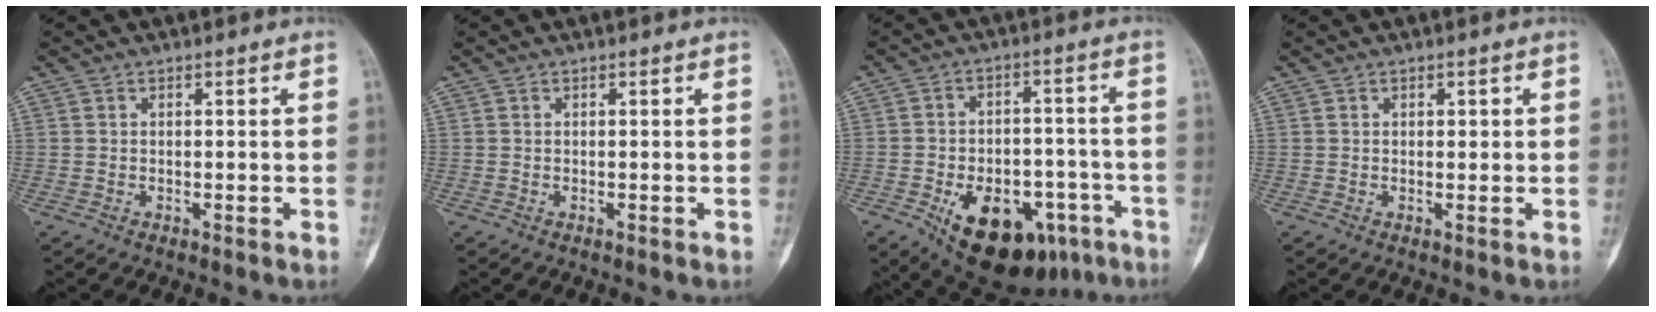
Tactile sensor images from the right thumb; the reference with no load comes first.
{"total": 0.0}
{"total": 18.7, "force": [-9.2, 10.8, 12.2], "torque": [-0.151, 0.041, -0.121]}
{"total": 1.0, "force": [0.3, 0.6, 0.7], "torque": [0.000, 0.001, 0.006]}